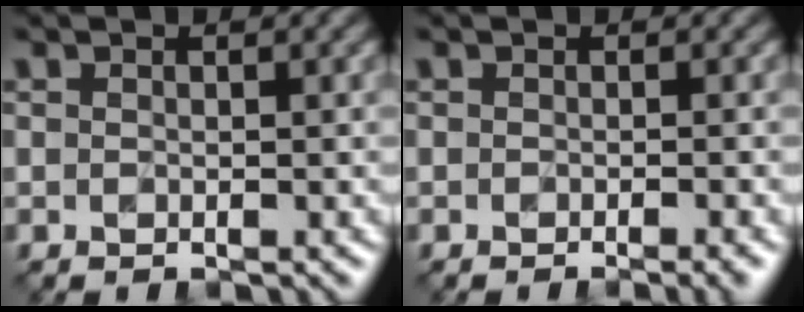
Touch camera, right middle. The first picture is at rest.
{"total": 1.8, "force": [-0.8, 0.4, 1.5], "torque": [-0.014, -0.004, -0.012]}